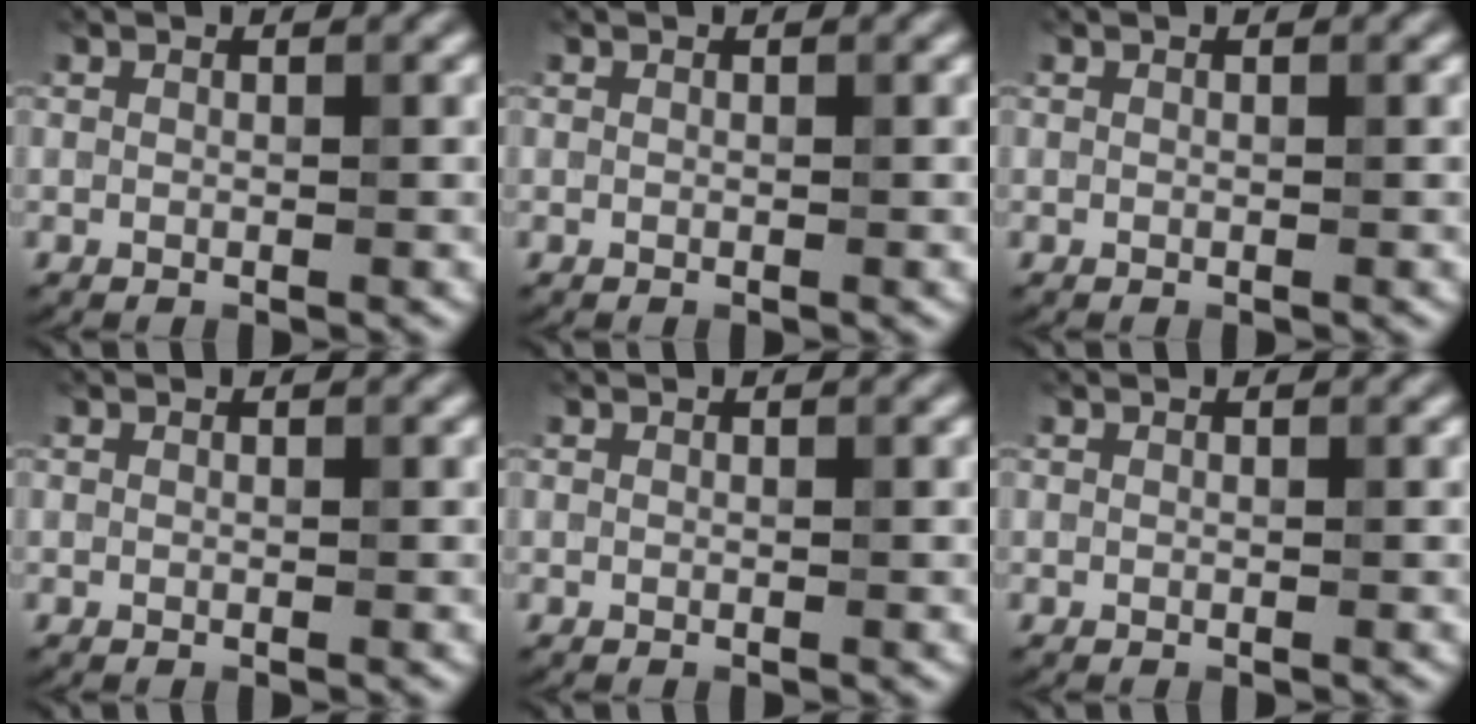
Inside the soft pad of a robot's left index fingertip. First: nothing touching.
{"total": 0.0}
{"total": 0.0}
{"total": 0.0}
{"total": 0.0}
{"total": 0.0}